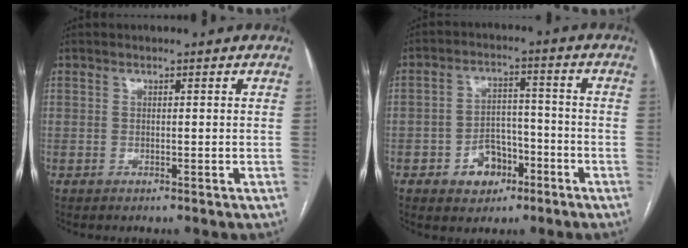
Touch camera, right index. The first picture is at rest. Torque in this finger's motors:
{"motor_torque": [0.76, -0.66, 0.12, 0.05]}